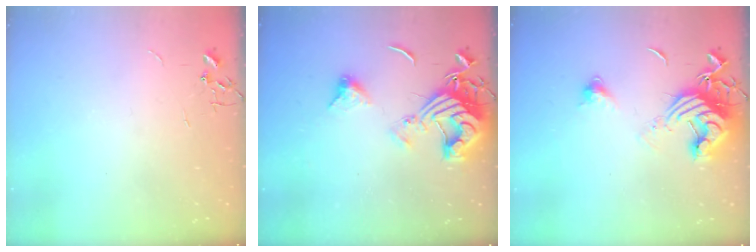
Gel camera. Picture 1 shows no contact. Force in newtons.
{"total": 14.5, "press": 14.4, "slide": 1.6}
{"total": 13.8, "press": 13.7, "slide": 1.7}